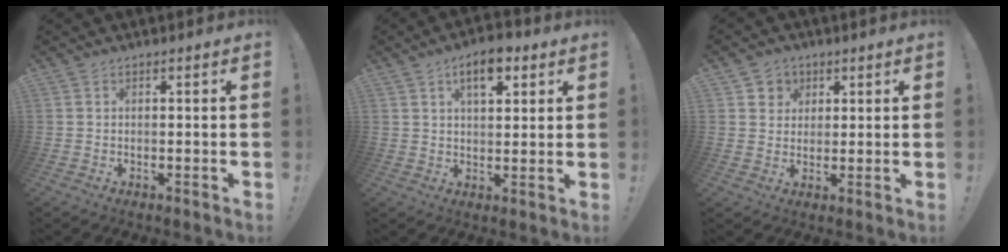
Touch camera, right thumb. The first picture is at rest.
{"total": 8.1, "force": [4.2, 4.0, 5.7], "torque": [-0.073, -0.012, 0.069]}
{"total": 4.7, "force": [1.7, 4.3, 0.5], "torque": [-0.002, -0.011, 0.032]}